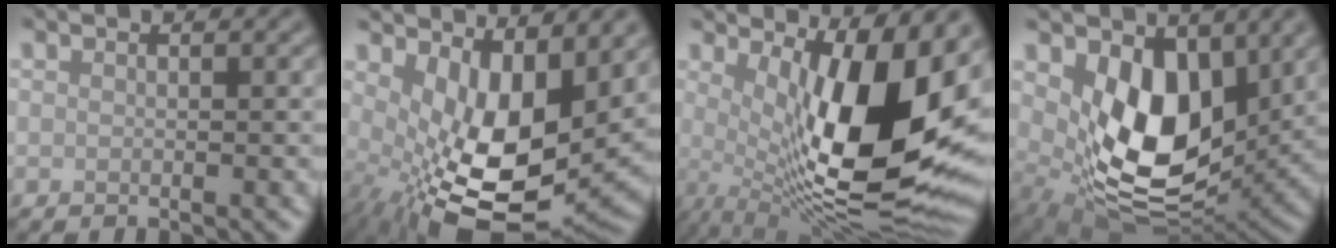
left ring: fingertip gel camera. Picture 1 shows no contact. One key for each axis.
{"total": 10.8, "fx": 0.4, "fy": 5.3, "fz": 9.4, "tx": -0.170, "ty": -0.035, "tz": 0.019}
{"total": 14.3, "fx": 2.3, "fy": 4.7, "fz": 13.3, "tx": -0.188, "ty": -0.025, "tz": 0.045}
{"total": 9.3, "fx": 2.2, "fy": 5.6, "fz": 7.1, "tx": -0.129, "ty": -0.029, "tz": 0.042}